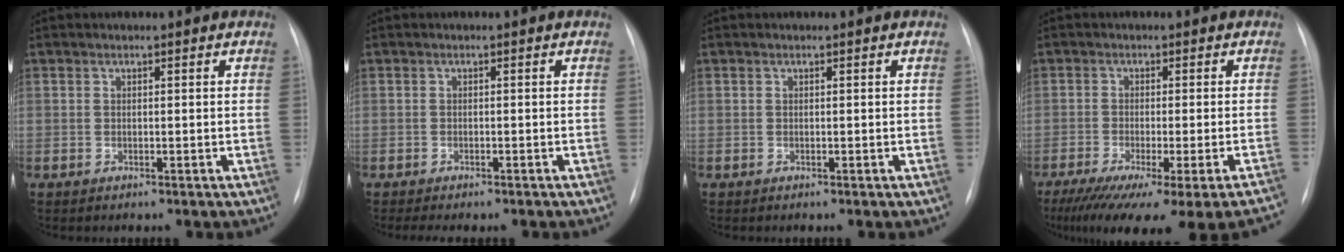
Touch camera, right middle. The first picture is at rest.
{"total": 4.1, "force": [-3.4, 0.9, 2.0], "torque": [-0.024, -0.006, -0.039]}
{"total": 0.0}
{"total": 21.9, "force": [-18.5, 0.0, 11.8], "torque": [-0.124, -0.063, -0.247]}